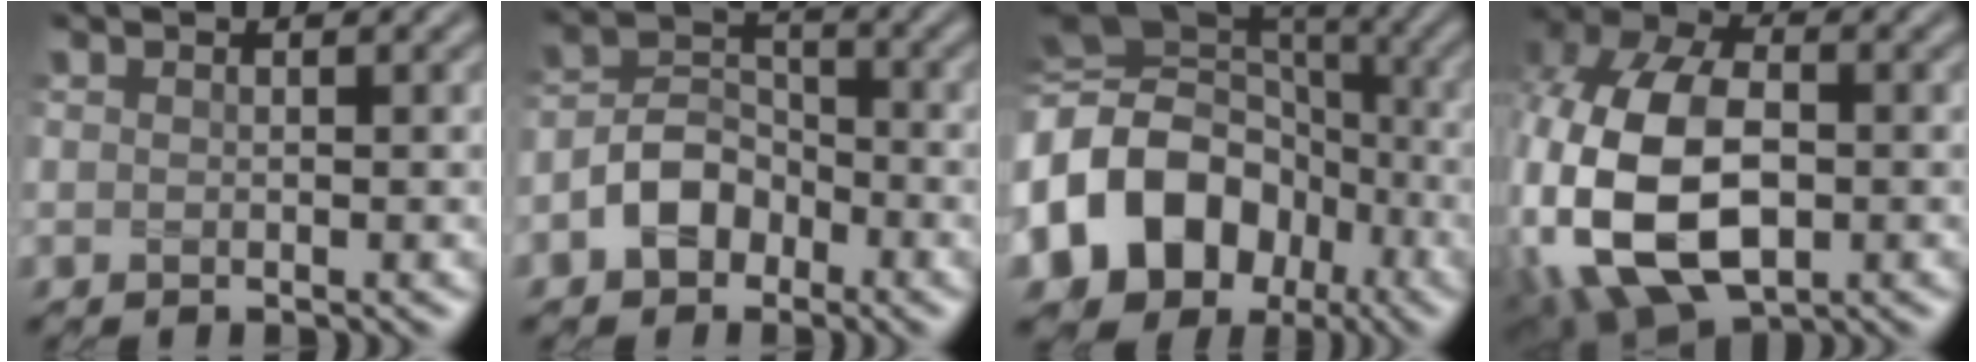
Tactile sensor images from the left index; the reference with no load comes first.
{"total": 4.1, "force": [-2.1, 2.9, 2.0], "torque": [-0.034, 0.008, -0.046]}
{"total": 15.8, "force": [-4.7, 12.7, 8.1], "torque": [-0.183, -0.007, -0.099]}
{"total": 14.4, "force": [-2.0, 9.6, 10.6], "torque": [-0.234, -0.026, -0.024]}